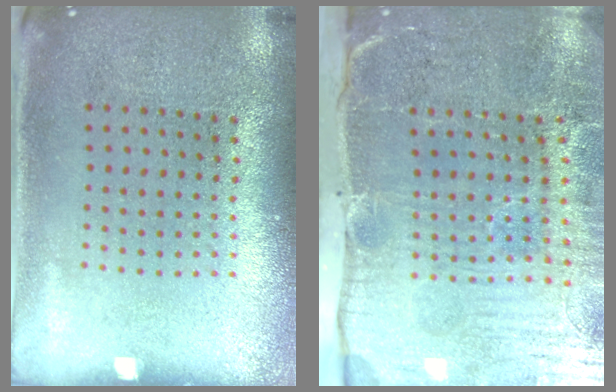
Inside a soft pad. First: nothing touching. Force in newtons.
{"total": 5.4, "press": 4.4, "slide": 3.1}